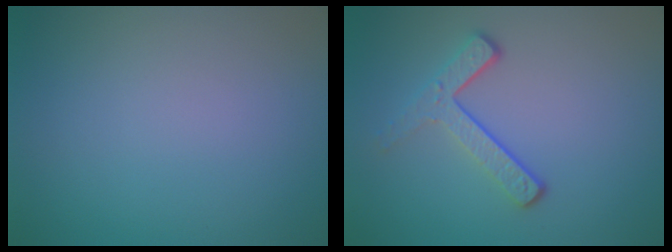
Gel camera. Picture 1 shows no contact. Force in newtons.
{"total": 3.0, "press": 2.2, "slide": 2.0}